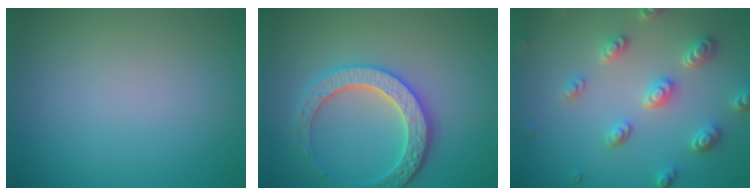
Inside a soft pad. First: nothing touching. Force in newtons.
{"total": 4.6, "press": 4.2, "slide": 1.9}
{"total": 4.4, "press": 3.6, "slide": 2.5}